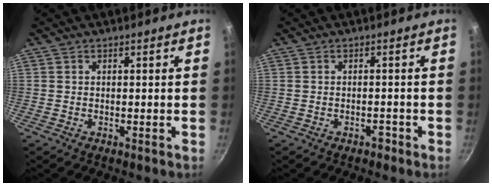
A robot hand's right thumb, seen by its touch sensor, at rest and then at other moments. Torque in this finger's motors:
{"motor_torque": [0.43, -0.06, 0.38, -0.42, 0.05]}